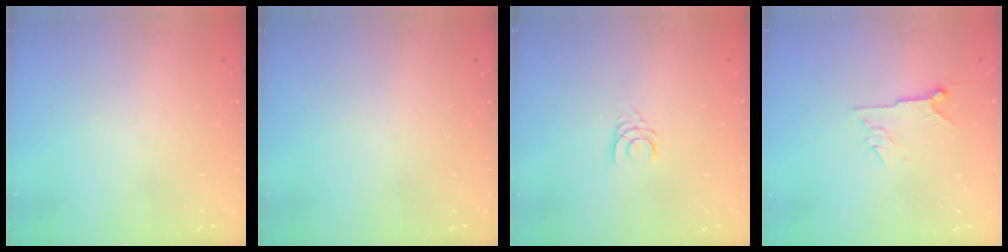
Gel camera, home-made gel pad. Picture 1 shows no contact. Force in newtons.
{"total": 0.0}
{"total": 3.1, "press": 3.1, "slide": 0.3}
{"total": 6.6, "press": 6.5, "slide": 1.1}